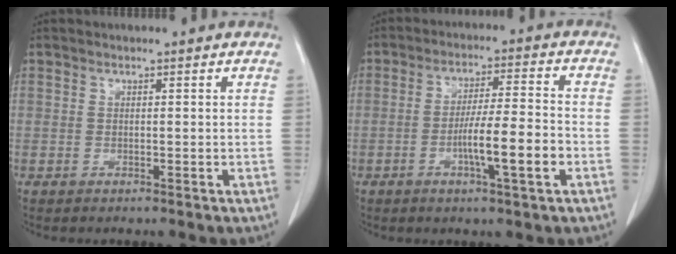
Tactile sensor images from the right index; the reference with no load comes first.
{"total": 9.0, "force": [-2.9, 0.4, 8.5], "torque": [-0.139, 0.001, -0.052]}